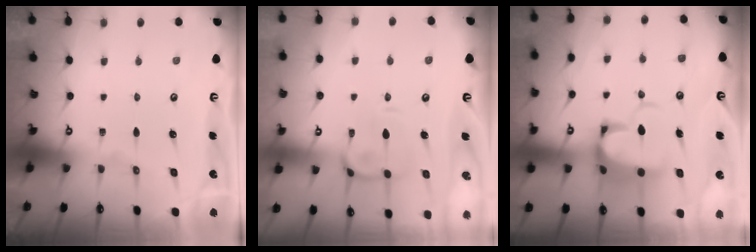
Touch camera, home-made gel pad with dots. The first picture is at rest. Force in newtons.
{"total": 6.0, "press": 5.9, "slide": 1.4}
{"total": 6.9, "press": 6.7, "slide": 1.6}